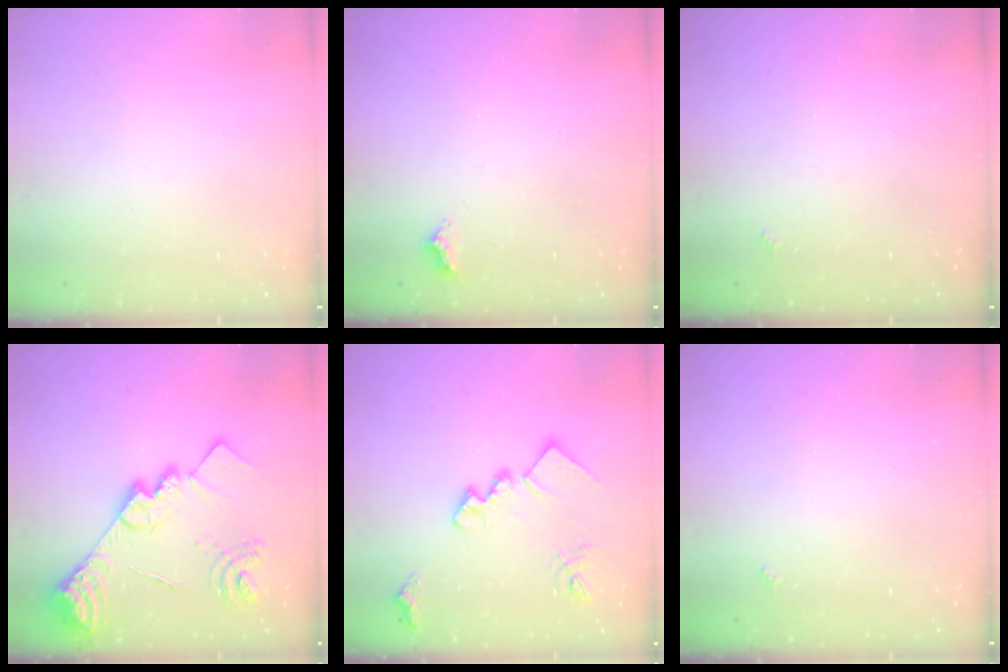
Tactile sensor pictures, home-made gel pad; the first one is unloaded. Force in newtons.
{"total": 2.4, "press": 2.4, "slide": 0.4}
{"total": 2.0, "press": 1.9, "slide": 0.5}
{"total": 21.3, "press": 21.3, "slide": 1.8}
{"total": 16.8, "press": 16.7, "slide": 0.8}
{"total": 2.0, "press": 1.9, "slide": 0.5}